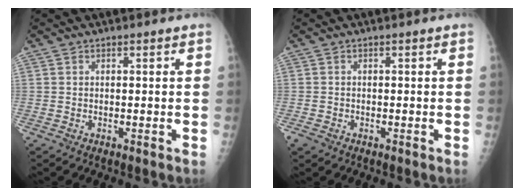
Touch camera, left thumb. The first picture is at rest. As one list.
[{"total": 1.5, "force": [-0.7, 1.1, 0.5], "torque": [-0.012, 0.000, -0.015]}]